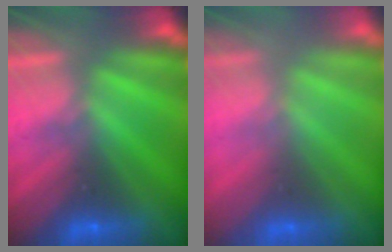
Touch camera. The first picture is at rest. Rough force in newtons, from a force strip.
{"total": 2.8}